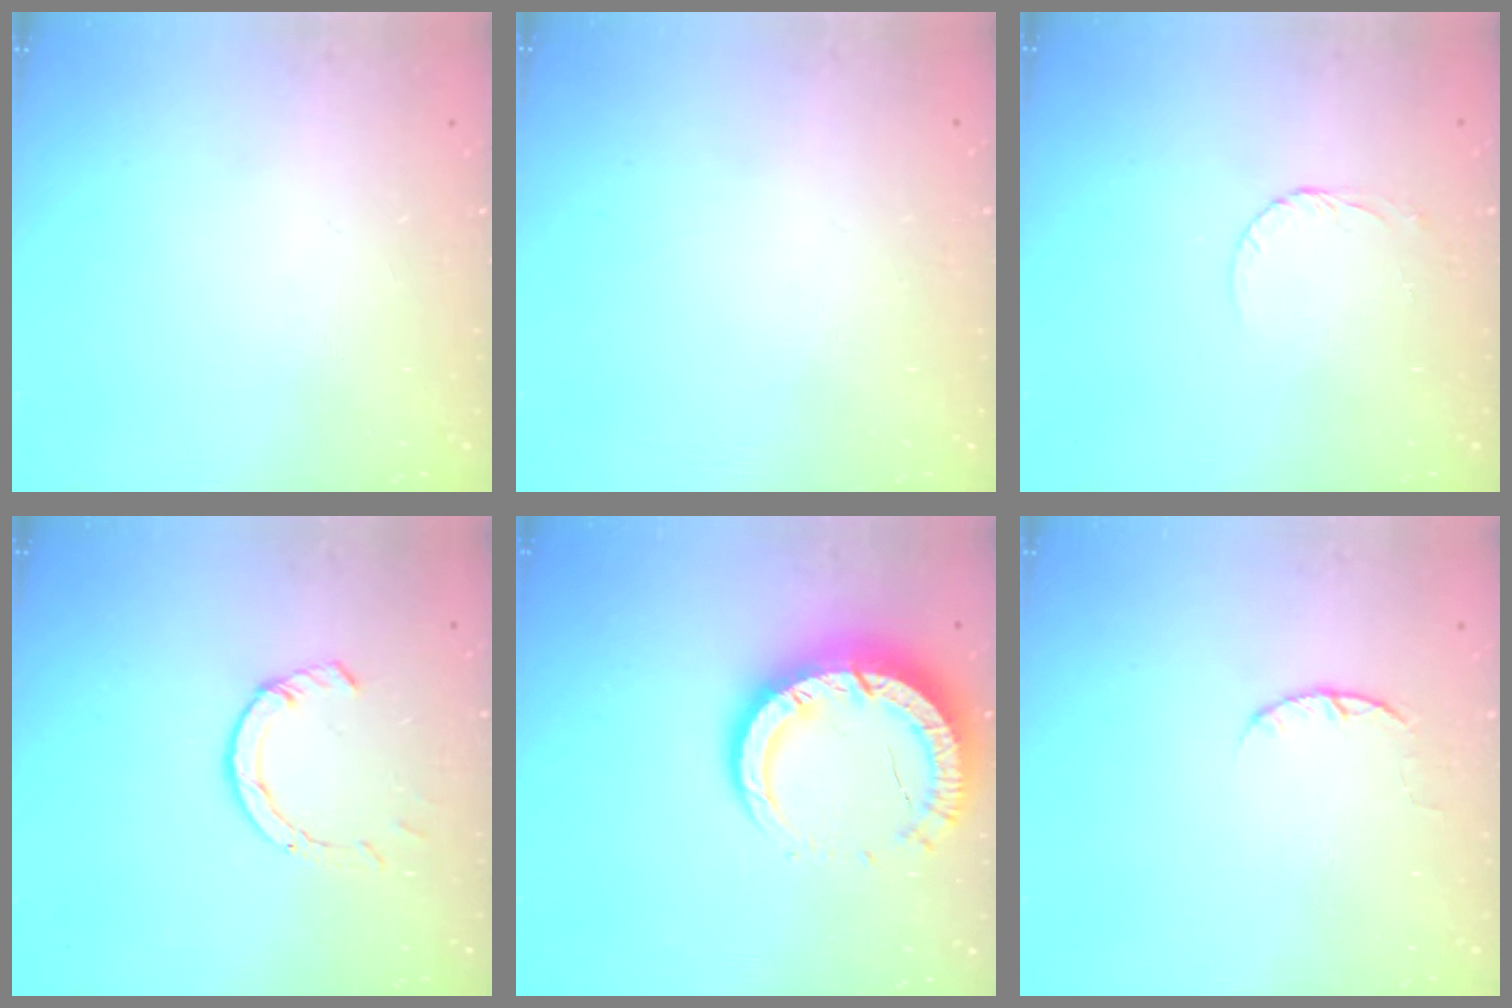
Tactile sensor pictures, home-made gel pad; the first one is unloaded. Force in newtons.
{"total": 2.6, "press": 2.6, "slide": 0.2}
{"total": 2.6, "press": 2.6, "slide": 0.1}
{"total": 4.2, "press": 4.1, "slide": 0.4}
{"total": 11.1, "press": 11.1, "slide": 1.0}
{"total": 2.5, "press": 2.4, "slide": 0.4}